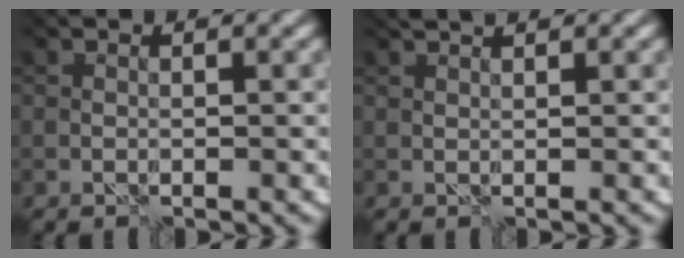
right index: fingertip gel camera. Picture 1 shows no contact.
{"total": 2.2, "force": [2.1, -0.1, 0.6], "torque": [-0.015, 0.004, 0.032]}